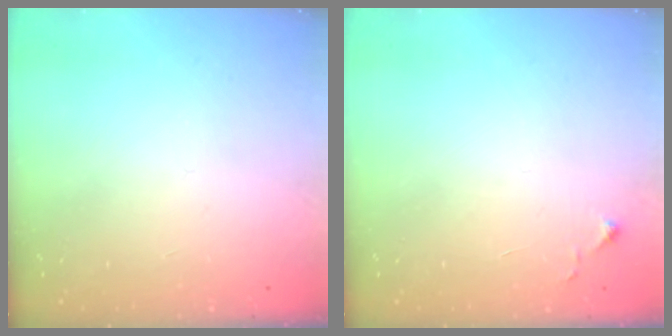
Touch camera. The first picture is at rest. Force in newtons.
{"total": 3.2, "press": 3.2, "slide": 0.6}